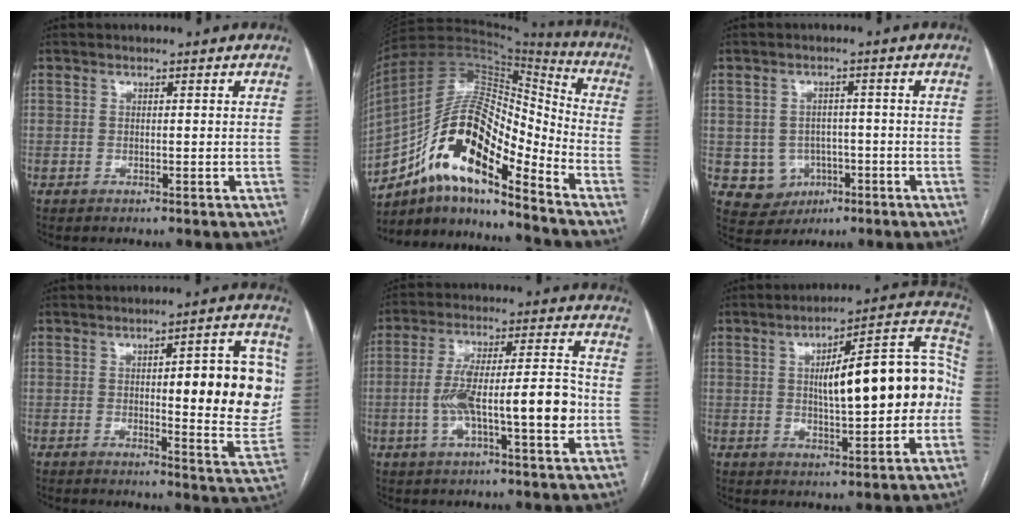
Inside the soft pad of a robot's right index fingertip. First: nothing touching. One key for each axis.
{"total": 18.5, "fx": -10.6, "fy": 5.2, "fz": 14.3, "tx": -0.269, "ty": 0.032, "tz": -0.182}
{"total": 5.6, "fx": -1.6, "fy": 5.2, "fz": 1.3, "tx": -0.016, "ty": 0.010, "tz": -0.012}
{"total": 14.7, "fx": 1.9, "fy": 3.2, "fz": 14.2, "tx": -0.165, "ty": 0.003, "tz": 0.025}
{"total": 13.9, "fx": -2.7, "fy": 2.4, "fz": 13.4, "tx": -0.232, "ty": 0.025, "tz": -0.042}
{"total": 18.0, "fx": 0.5, "fy": 4.6, "fz": 17.4, "tx": -0.241, "ty": 0.045, "tz": 0.013}